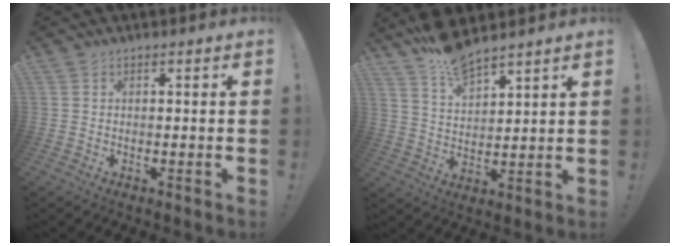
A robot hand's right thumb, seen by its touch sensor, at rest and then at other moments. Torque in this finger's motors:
{"motor_torque": [-0.60, 1.46, -0.11, 0.49, 0.01]}